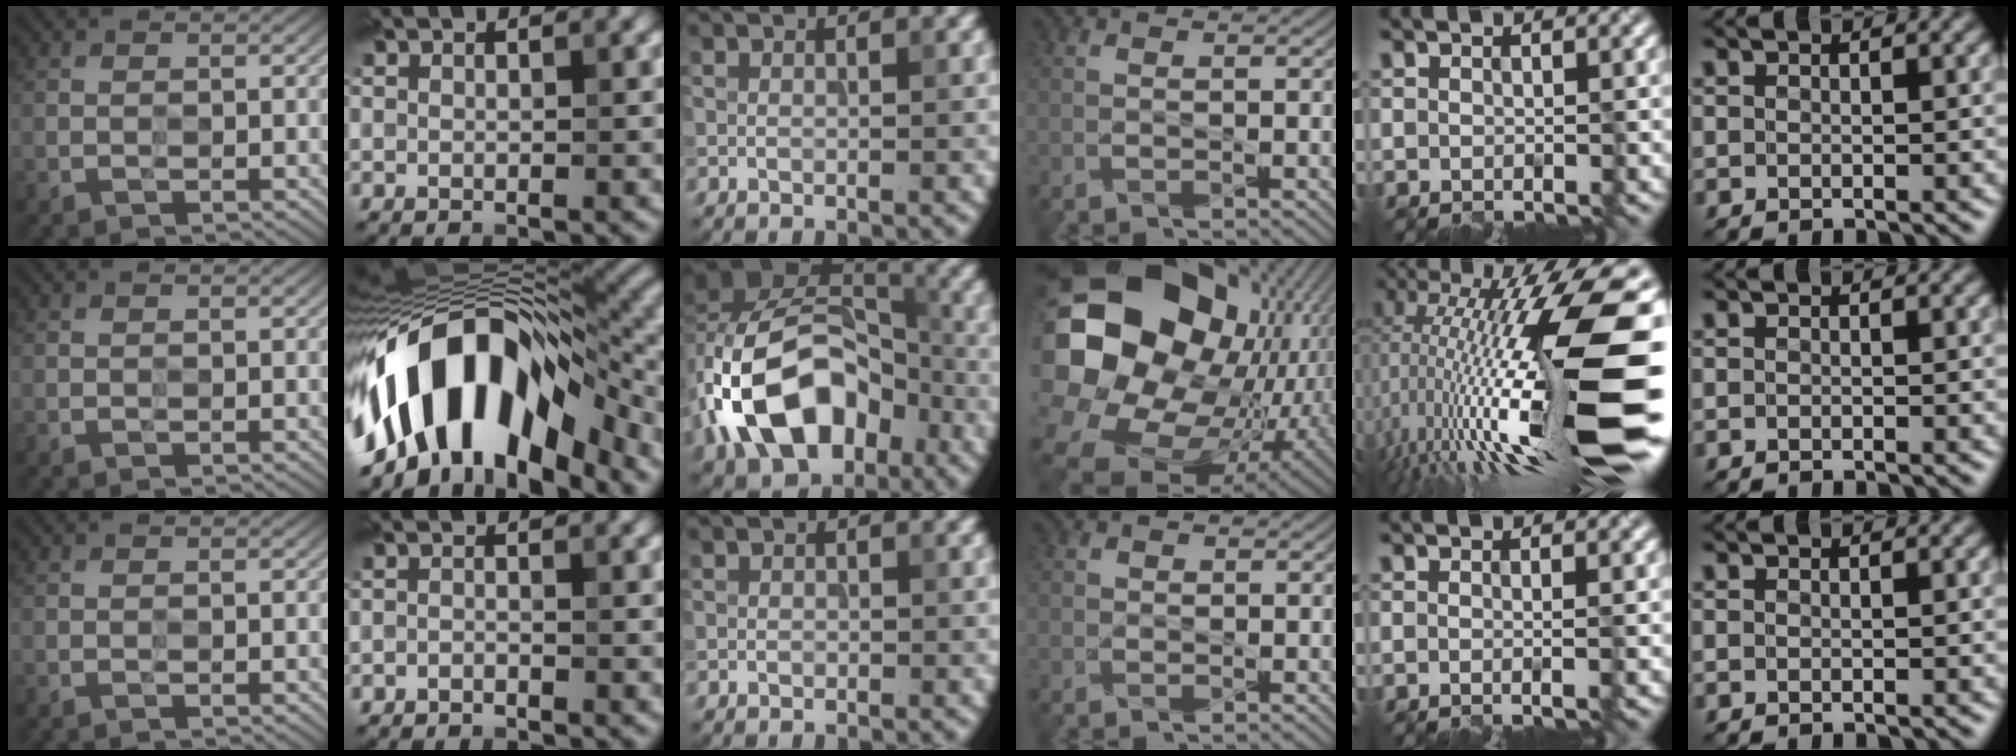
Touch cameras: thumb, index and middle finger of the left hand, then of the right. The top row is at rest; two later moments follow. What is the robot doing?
{"motion": "wipe", "object": "plastic plate"}